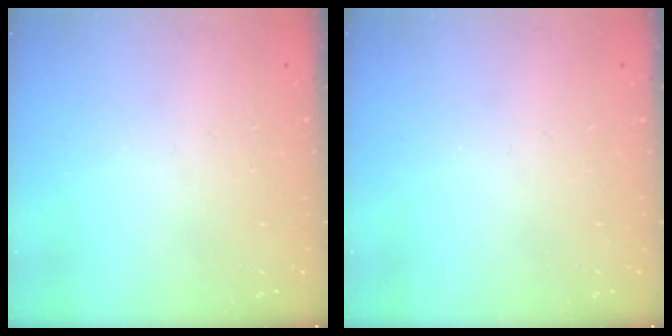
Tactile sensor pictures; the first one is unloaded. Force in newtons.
{"total": 0.0}